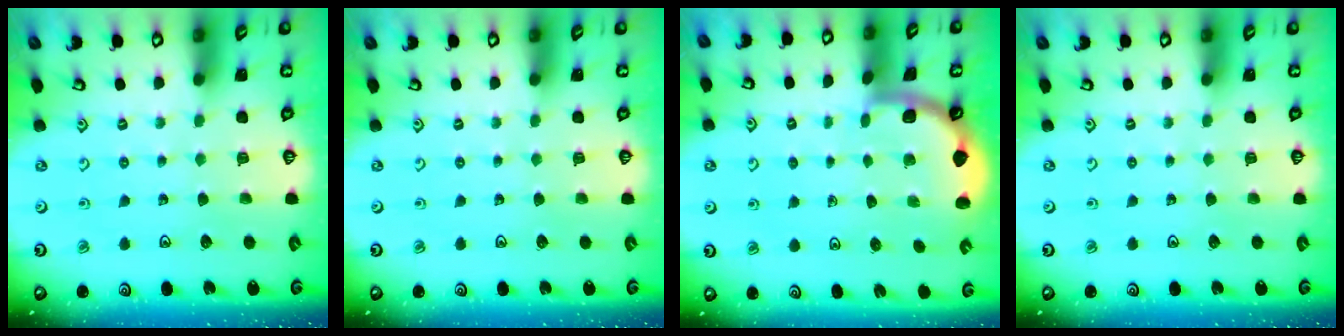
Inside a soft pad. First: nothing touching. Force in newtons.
{"total": 0.0}
{"total": 1.8, "press": 1.8, "slide": 0.1}
{"total": 0.0}